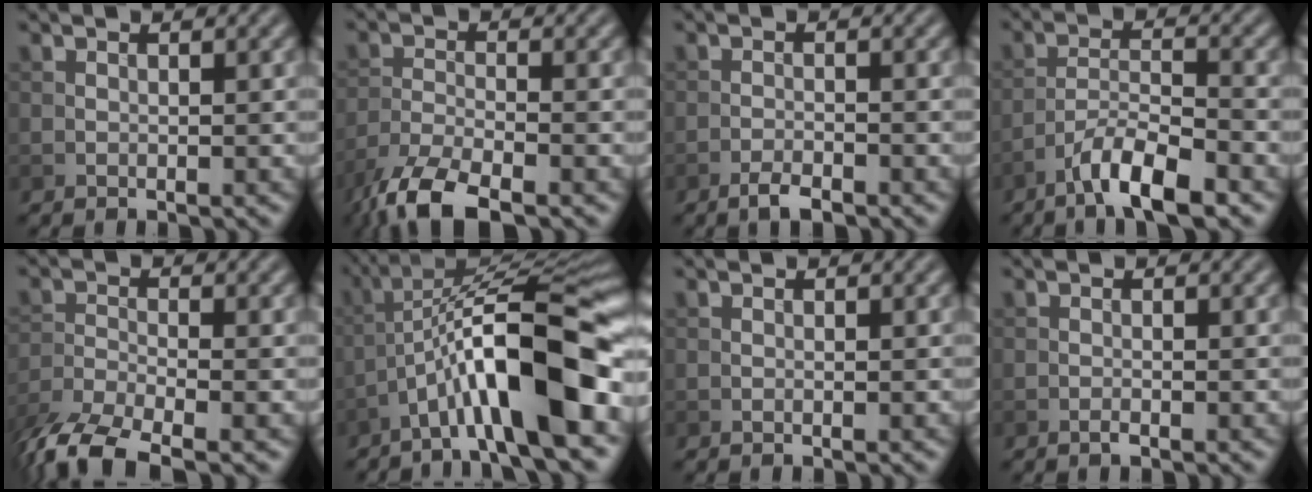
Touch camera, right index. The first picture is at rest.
{"total": 6.9, "force": [-5.2, 1.8, 4.1], "torque": [-0.082, -0.013, -0.107]}
{"total": 2.0, "force": [-1.5, 0.6, 1.2], "torque": [-0.022, 0.000, -0.030]}
{"total": 6.0, "force": [-4.3, 1.3, 4.0], "torque": [-0.067, 0.005, -0.080]}
{"total": 7.0, "force": [-5.1, 2.1, 4.2], "torque": [-0.084, -0.015, -0.105]}
{"total": 11.8, "force": [-4.9, 2.3, 10.5], "torque": [-0.171, 0.025, -0.078]}
{"total": 0.0}
{"total": 0.6, "force": [-0.4, 0.1, 0.4], "torque": [-0.008, 0.000, -0.009]}